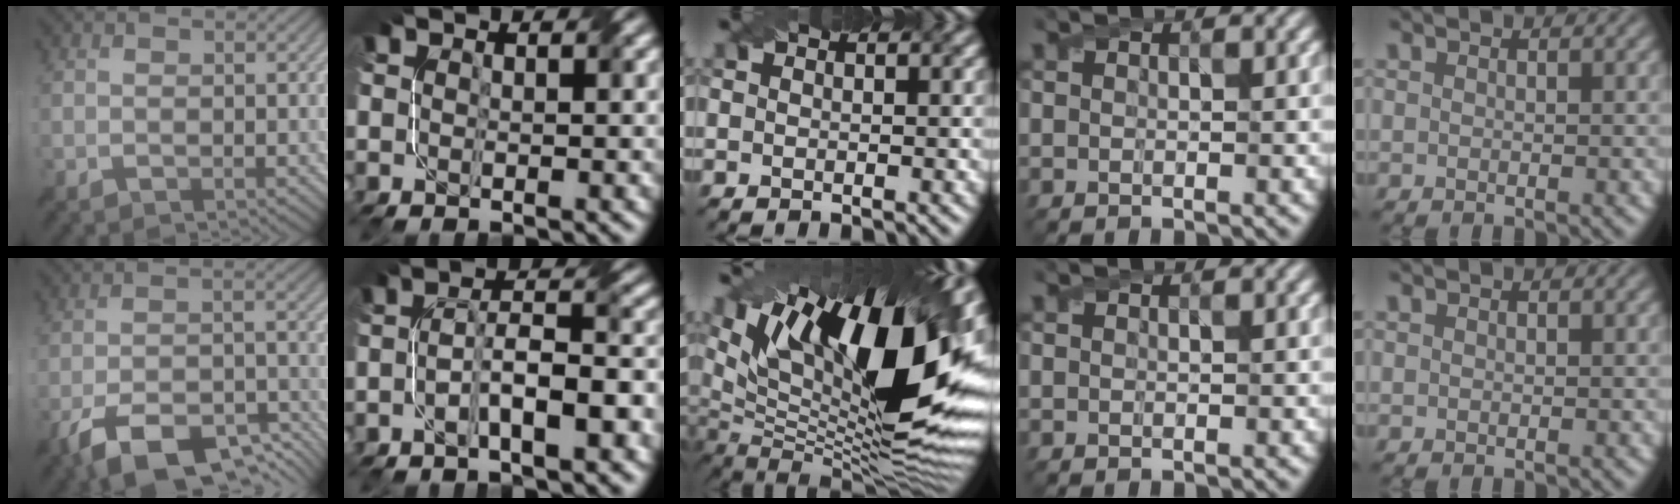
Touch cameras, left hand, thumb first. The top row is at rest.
{"thumb": {"total": 11.9, "force": [-7.6, 4.6, 8.0], "torque": [-0.144, -0.007, -0.137]}, "index": {"total": 5.7, "force": [-2.4, 1.4, 4.9], "torque": [-0.086, 0.016, -0.045]}, "middle": {"total": 19.2, "force": [6.4, 8.0, 16.3], "torque": [-0.239, 0.029, 0.103]}}